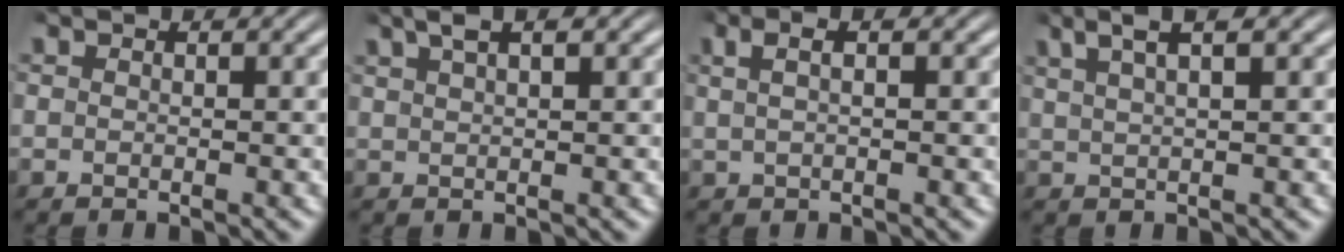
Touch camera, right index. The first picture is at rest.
{"total": 3.0, "force": [2.1, 0.7, 2.0], "torque": [-0.036, 0.014, 0.034]}
{"total": 2.3, "force": [0.6, 1.0, 2.0], "torque": [-0.036, 0.010, 0.007]}
{"total": 4.1, "force": [2.8, 0.9, 2.8], "torque": [-0.046, 0.020, 0.041]}